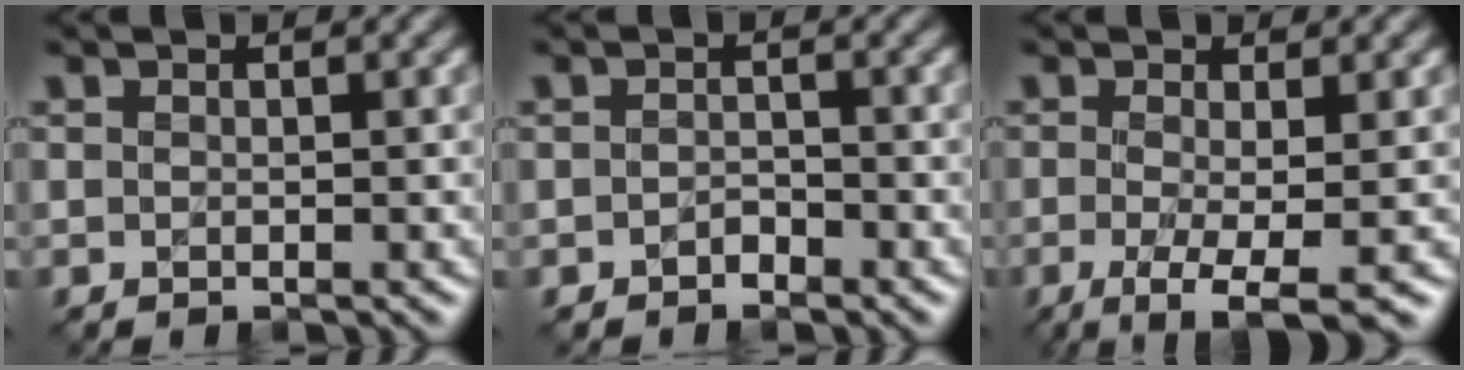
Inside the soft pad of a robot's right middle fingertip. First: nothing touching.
{"total": 0.7, "force": [-0.3, 0.6, 0.3], "torque": [-0.006, 0.007, -0.008]}
{"total": 4.2, "force": [-0.9, 0.8, 4.1], "torque": [-0.074, -0.008, -0.019]}